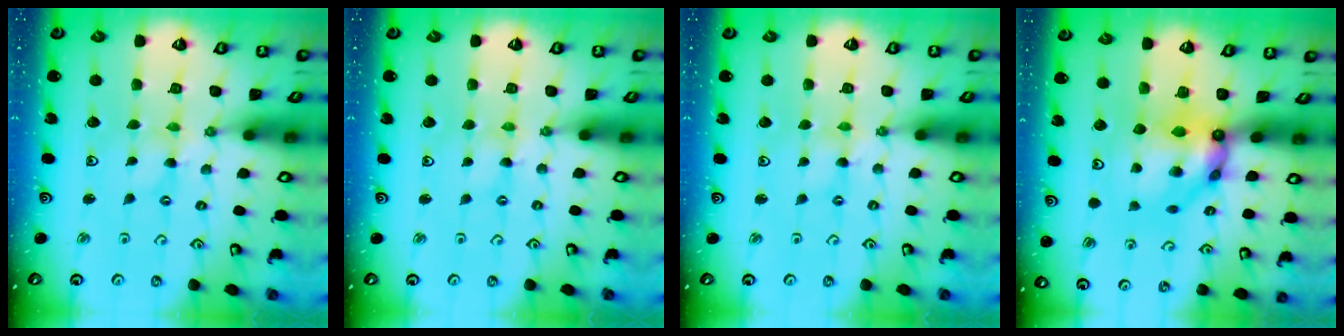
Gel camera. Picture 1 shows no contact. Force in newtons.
{"total": 0.0}
{"total": 0.0}
{"total": 9.0, "press": 9.0, "slide": 0.6}